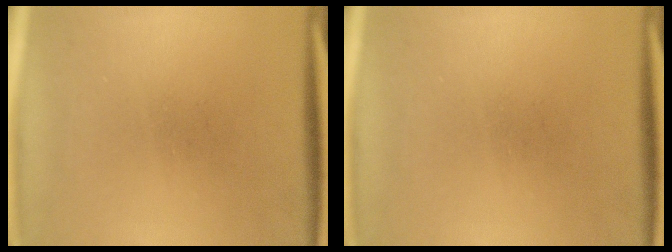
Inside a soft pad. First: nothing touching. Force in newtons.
{"total": 0.0}